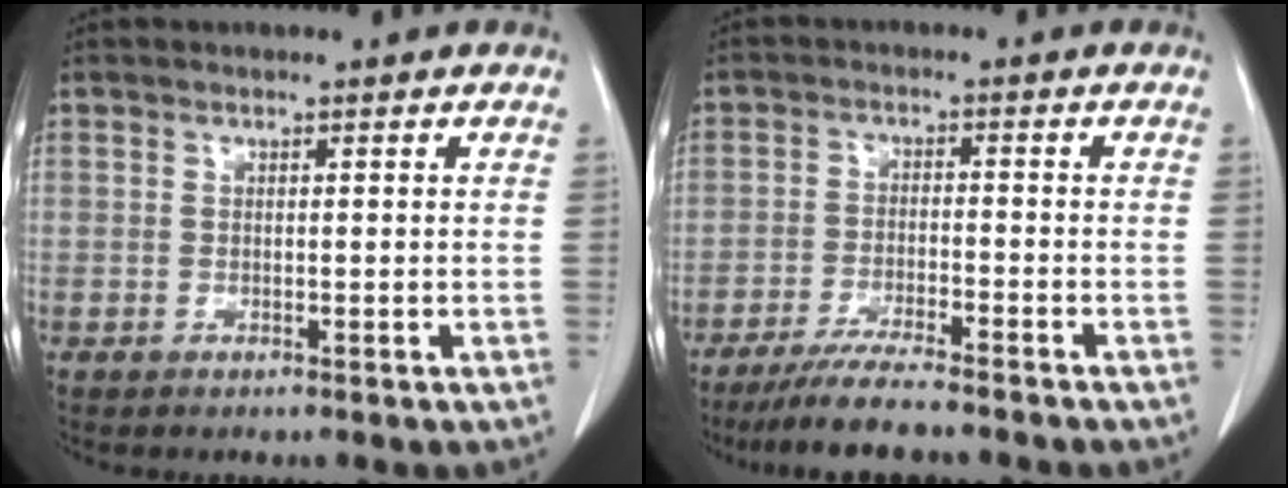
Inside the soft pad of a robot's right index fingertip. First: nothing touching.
{"total": 8.1, "force": [-6.9, -0.1, 4.2], "torque": [-0.067, -0.023, -0.117]}